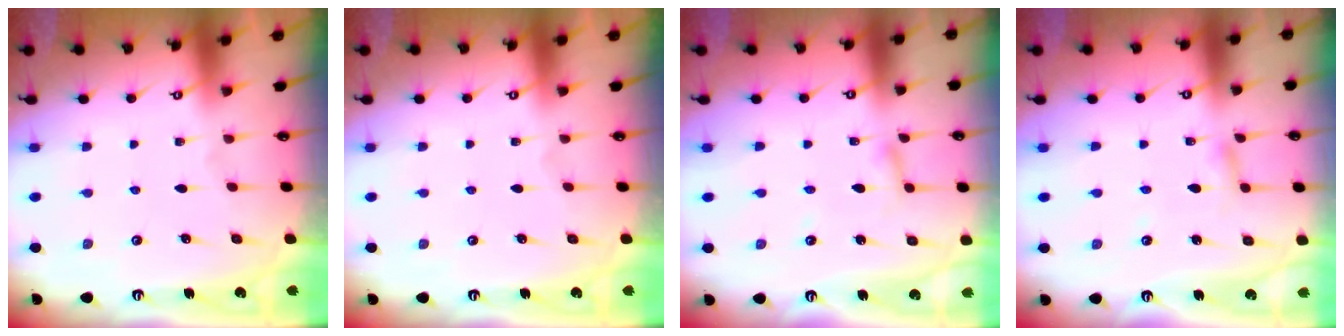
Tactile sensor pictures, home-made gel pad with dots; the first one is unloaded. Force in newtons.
{"total": 0.0}
{"total": 2.4, "press": 2.4, "slide": 0.1}
{"total": 2.5, "press": 2.5, "slide": 0.2}